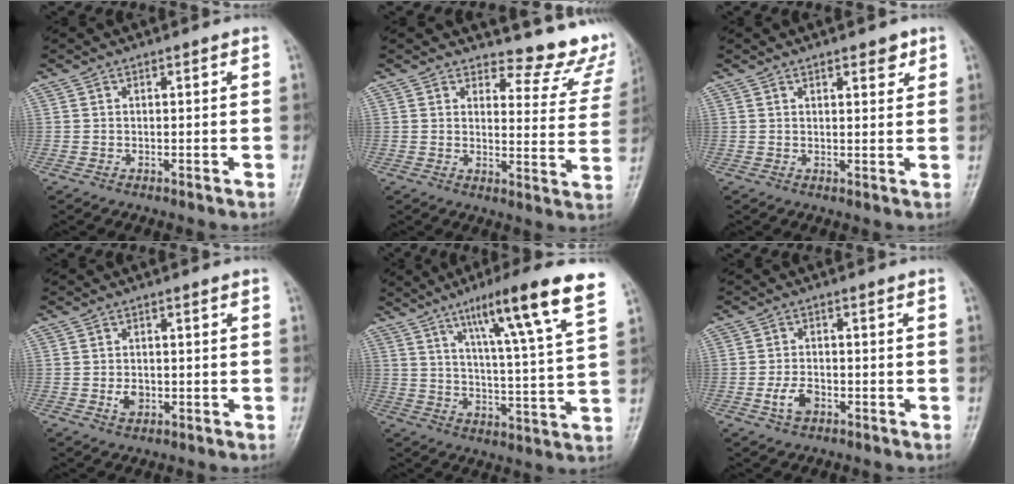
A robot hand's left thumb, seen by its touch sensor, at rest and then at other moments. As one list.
[{"total": 11.7, "force": [10.7, 3.7, 2.7], "torque": [0.004, -0.110, 0.109]}, {"total": 3.3, "force": [2.1, 1.4, 2.2], "torque": [-0.014, -0.009, 0.026]}, {"total": 2.5, "force": [-0.5, 1.8, 1.6], "torque": [-0.023, 0.000, -0.006]}, {"total": 17.3, "force": [10.0, 1.2, 14.0], "torque": [-0.204, -0.039, 0.151]}, {"total": 4.0, "force": [-1.6, 2.4, 2.7], "torque": [-0.049, 0.011, -0.030]}]